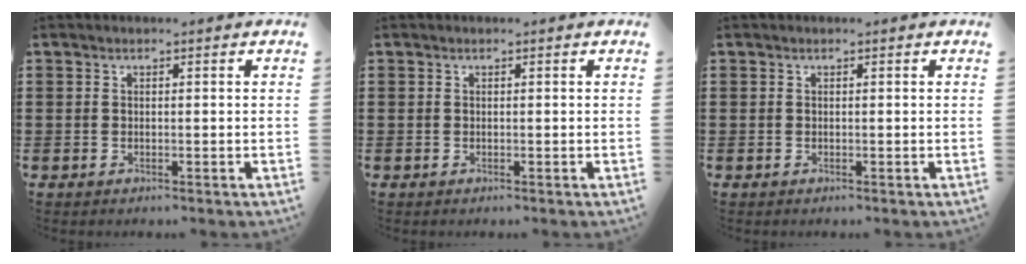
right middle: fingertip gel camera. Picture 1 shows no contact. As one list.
[{"total": 0.0}, {"total": 0.0}]